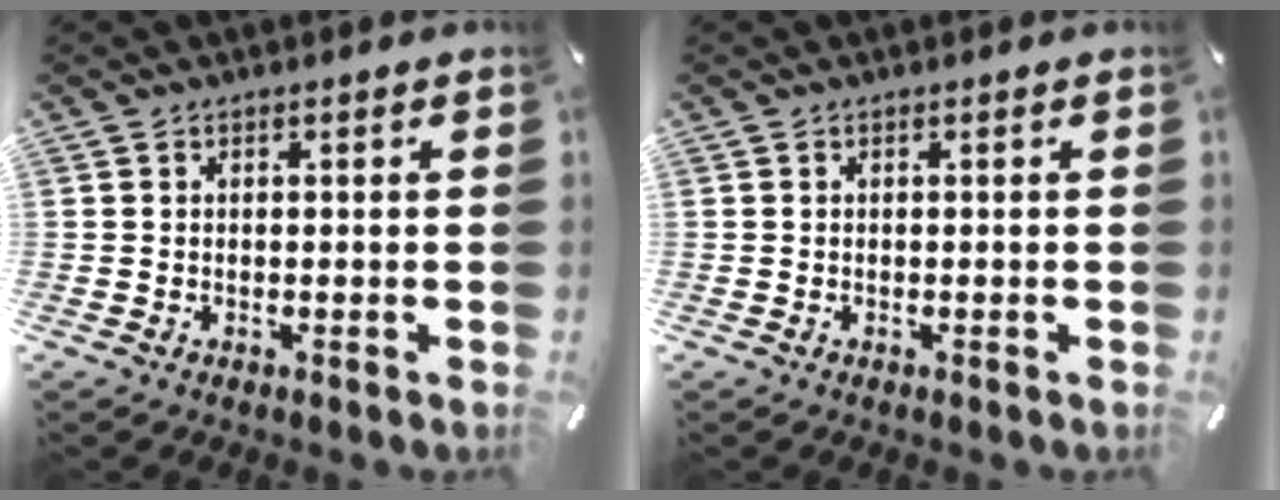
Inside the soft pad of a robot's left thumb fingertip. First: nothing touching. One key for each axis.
{"total": 0.0}